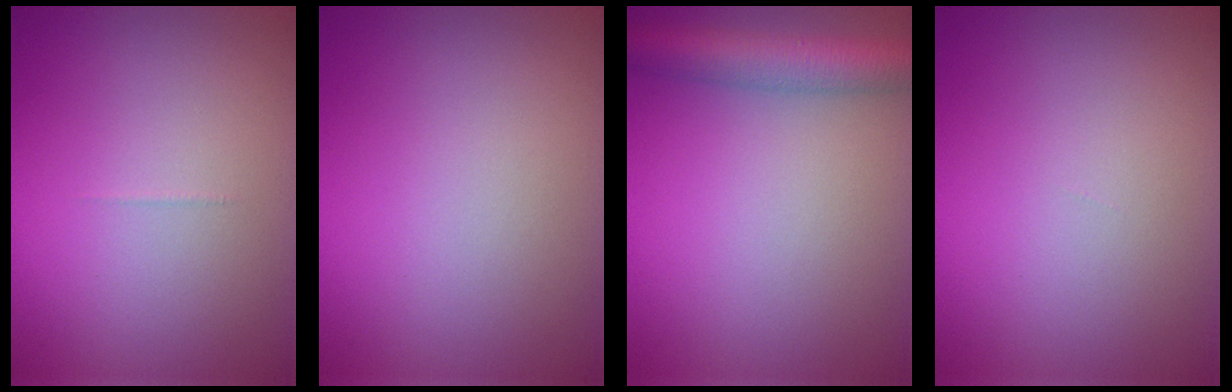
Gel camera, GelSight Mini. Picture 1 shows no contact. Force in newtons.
{"total": 0.0}
{"total": 5.3, "press": 5.3, "slide": 0.3}
{"total": 0.0}